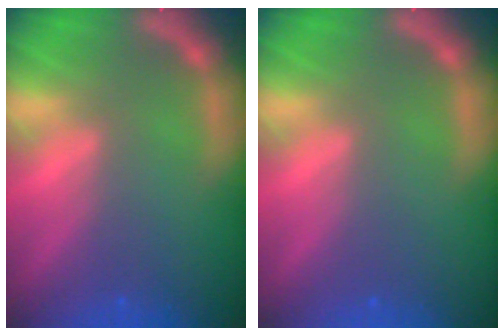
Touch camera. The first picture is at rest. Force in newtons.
{"total": 0.0}